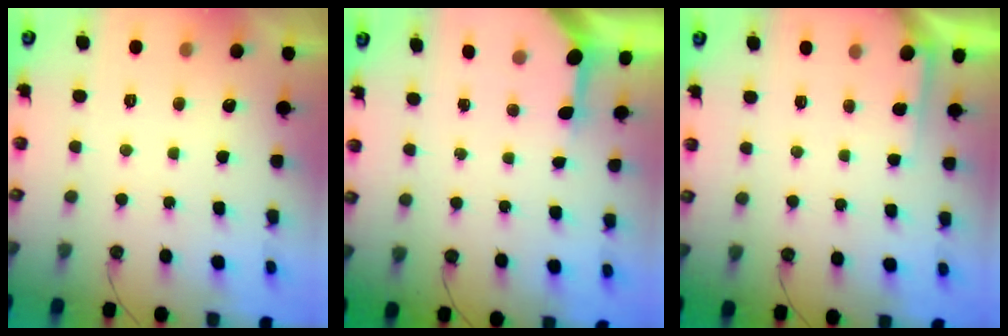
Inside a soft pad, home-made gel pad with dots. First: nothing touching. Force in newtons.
{"total": 3.2, "press": 3.2, "slide": 0.4}
{"total": 3.2, "press": 3.2, "slide": 0.2}